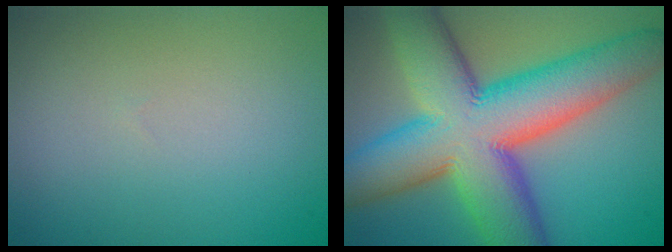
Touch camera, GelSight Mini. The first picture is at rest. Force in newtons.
{"total": 15.9, "press": 15.8, "slide": 0.4}